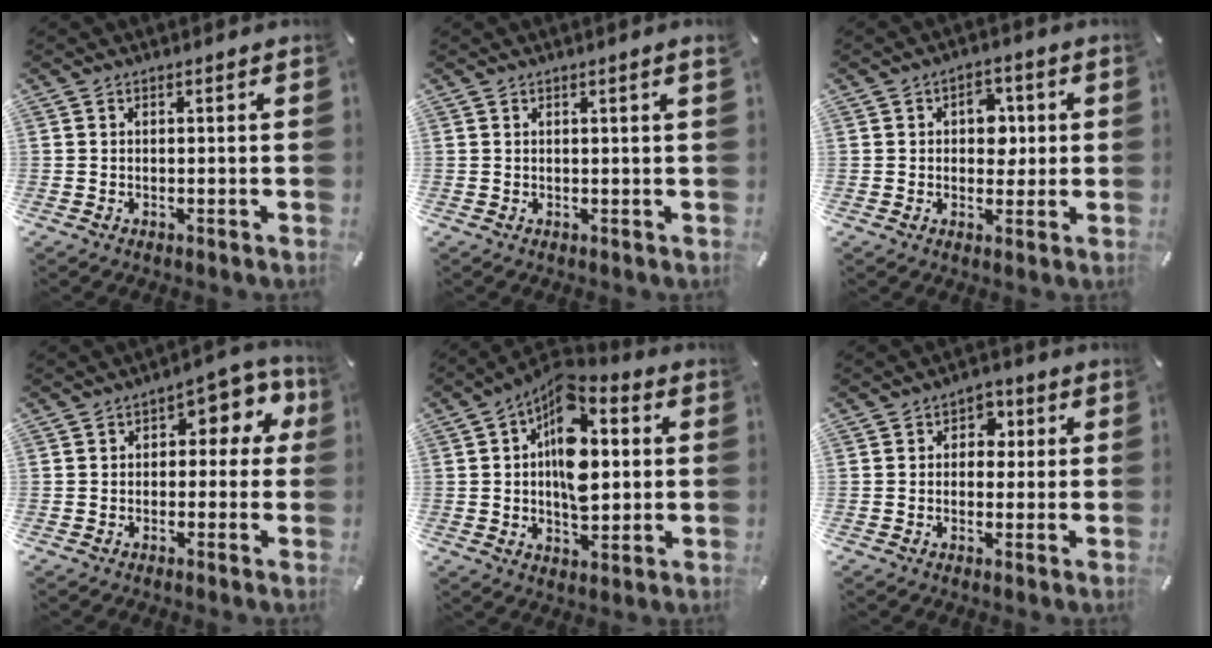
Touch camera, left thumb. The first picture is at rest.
{"total": 1.0, "force": [0.5, -0.1, 0.9], "torque": [-0.016, -0.002, 0.008]}
{"total": 7.5, "force": [0.8, 5.8, 4.7], "torque": [-0.051, -0.001, 0.006]}
{"total": 7.9, "force": [1.8, 5.0, 5.8], "torque": [-0.067, -0.009, 0.022]}
{"total": 15.0, "force": [3.0, 9.0, 11.6], "torque": [-0.195, -0.021, 0.053]}
{"total": 4.4, "force": [0.0, 3.9, 2.0], "torque": [-0.023, 0.007, -0.008]}